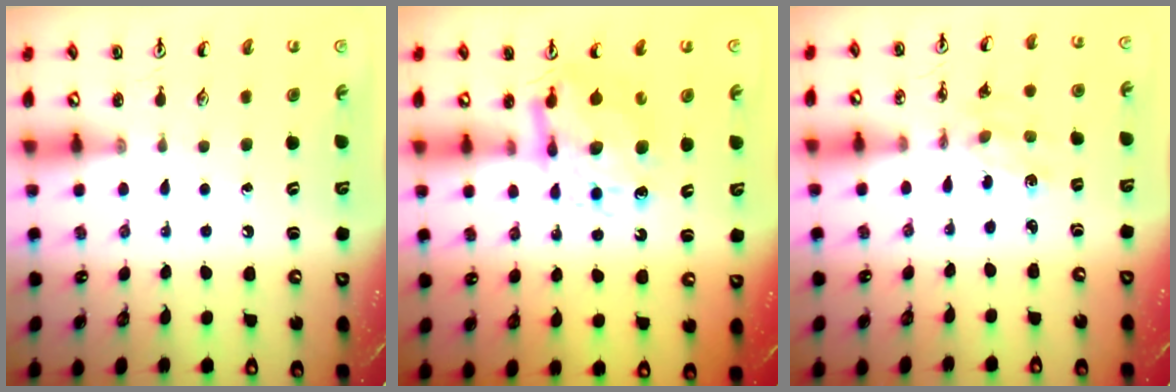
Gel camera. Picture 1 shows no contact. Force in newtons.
{"total": 10.0, "press": 9.9, "slide": 0.9}
{"total": 2.0, "press": 2.0, "slide": 0.3}